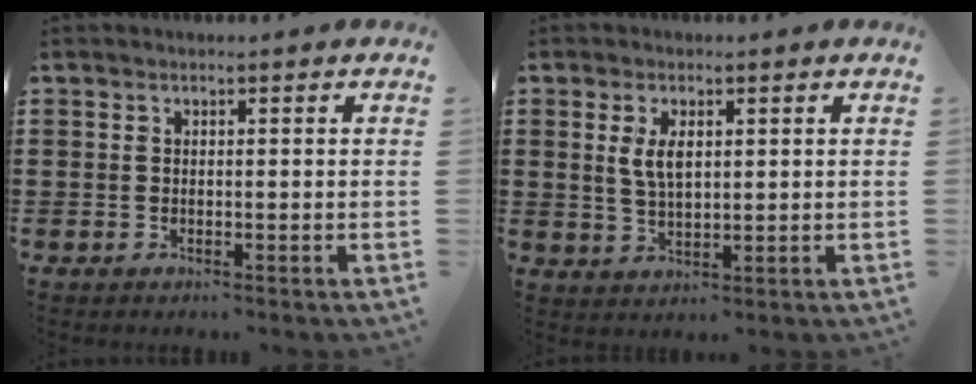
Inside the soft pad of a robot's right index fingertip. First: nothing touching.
{"total": 4.1, "force": [1.1, 1.8, 3.5], "torque": [-0.074, 0.007, 0.018]}